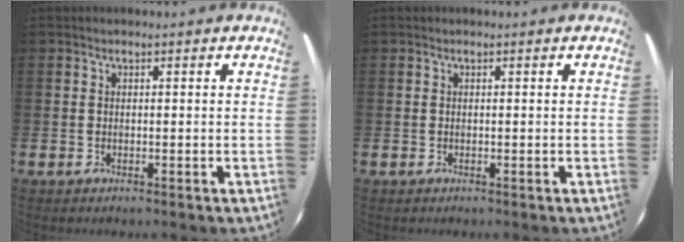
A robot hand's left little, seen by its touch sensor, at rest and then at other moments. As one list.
[{"total": 0.0}]